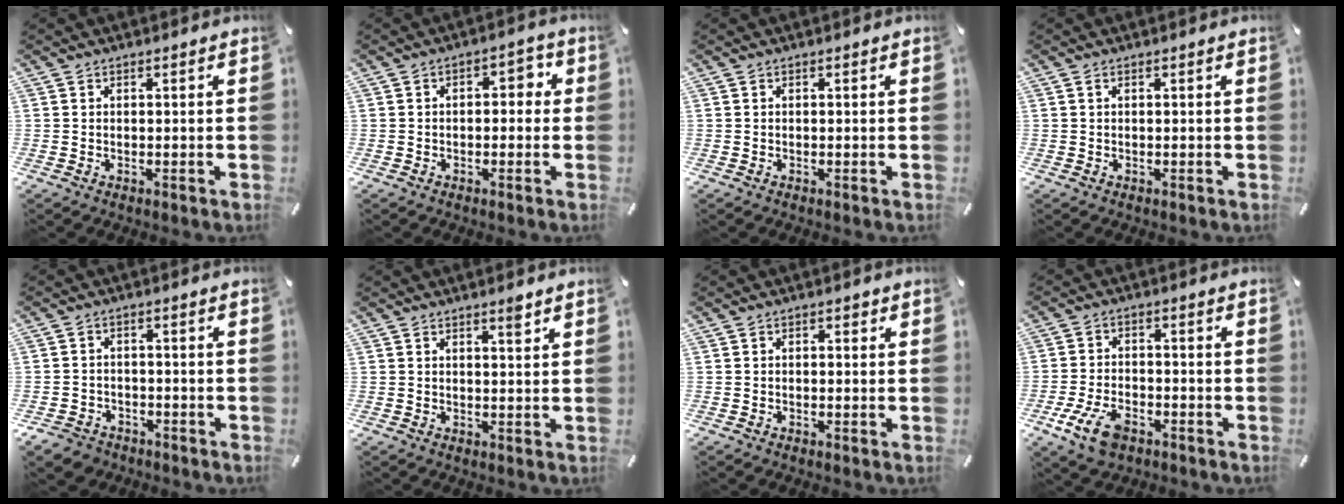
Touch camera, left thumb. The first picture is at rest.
{"total": 3.5, "force": [-0.7, 2.3, 2.6], "torque": [-0.039, 0.012, -0.022]}
{"total": 0.0}
{"total": 0.6, "force": [0.1, 0.2, 0.5], "torque": [-0.010, 0.002, 0.001]}
{"total": 4.4, "force": [-3.1, 2.9, 0.7], "torque": [-0.032, 0.012, -0.065]}
{"total": 2.3, "force": [1.6, 0.5, 1.5], "torque": [-0.025, -0.003, 0.026]}
{"total": 1.0, "force": [-0.2, 0.7, 0.7], "torque": [-0.016, 0.004, -0.006]}
{"total": 8.9, "force": [-4.7, 5.1, 5.6], "torque": [-0.130, 0.012, -0.087]}